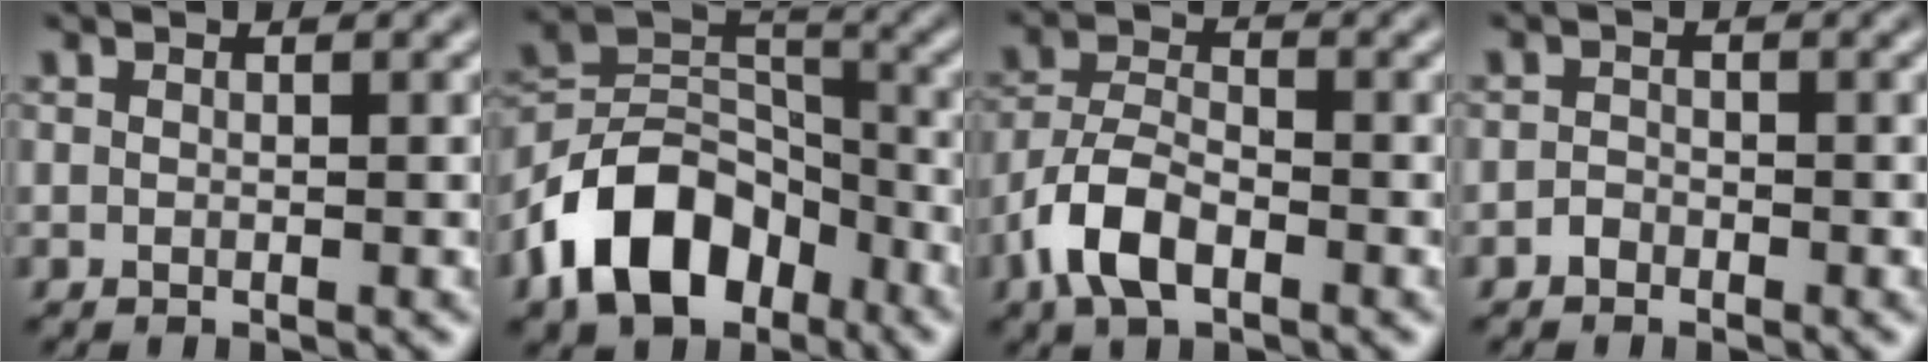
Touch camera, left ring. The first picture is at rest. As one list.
[{"total": 10.0, "force": [-5.5, 6.4, 5.4], "torque": [-0.093, 0.005, -0.114]}, {"total": 5.3, "force": [-2.8, 2.6, 3.6], "torque": [-0.072, 0.001, -0.064]}, {"total": 0.9, "force": [-0.7, 0.6, 0.2], "torque": [-0.001, 0.001, -0.013]}]